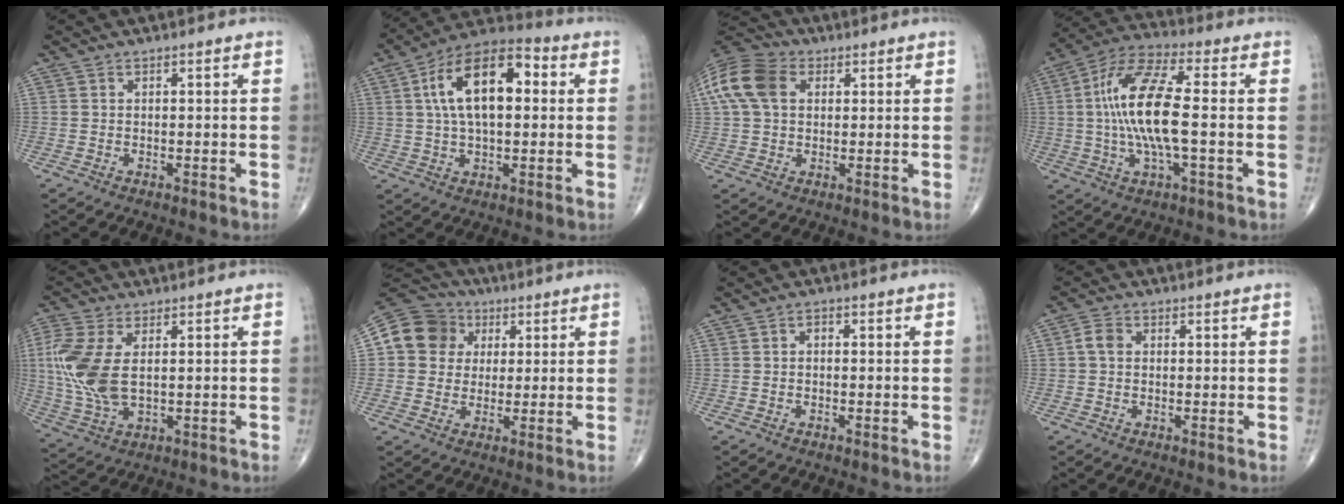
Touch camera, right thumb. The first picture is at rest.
{"total": 16.5, "force": [3.1, 8.2, 14.0], "torque": [-0.236, 0.026, 0.044]}
{"total": 13.0, "force": [3.5, 9.2, 8.5], "torque": [-0.180, 0.022, 0.057]}
{"total": 15.5, "force": [-0.1, 4.7, 14.8], "torque": [-0.307, 0.021, -0.008]}
{"total": 12.5, "force": [1.7, 6.8, 10.4], "torque": [-0.255, -0.003, 0.040]}
{"total": 11.1, "force": [2.5, 10.1, 3.8], "torque": [-0.050, 0.012, 0.035]}
{"total": 1.1, "force": [0.0, 0.7, 0.8], "torque": [-0.012, 0.004, -0.003]}
{"total": 2.6, "force": [0.2, 2.0, 1.7], "torque": [-0.032, 0.006, 0.000]}